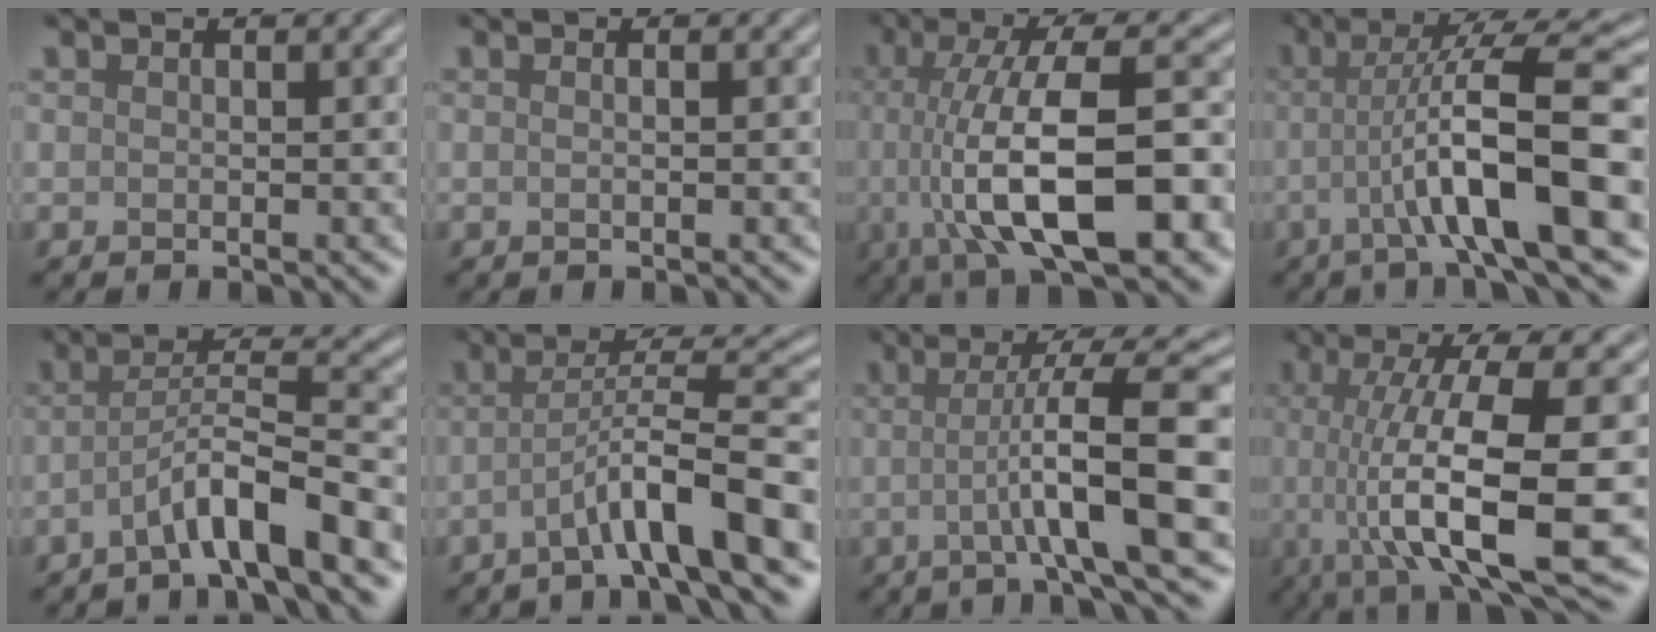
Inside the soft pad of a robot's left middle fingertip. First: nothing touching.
{"total": 1.4, "force": [0.4, 0.7, 1.1], "torque": [0.004, -0.005, -0.012]}
{"total": 12.6, "force": [-2.1, 4.0, 11.8], "torque": [-0.187, 0.014, -0.034]}
{"total": 10.8, "force": [-1.6, 1.9, 10.5], "torque": [-0.158, 0.019, -0.028]}
{"total": 5.8, "force": [-3.3, 0.5, 4.7], "torque": [-0.078, 0.023, -0.059]}
{"total": 7.4, "force": [-3.1, 1.0, 6.6], "torque": [-0.102, 0.025, -0.053]}
{"total": 9.3, "force": [-0.7, 1.4, 9.2], "torque": [-0.123, 0.014, -0.012]}
{"total": 12.9, "force": [-1.9, 3.5, 12.3], "torque": [-0.191, -0.007, -0.022]}